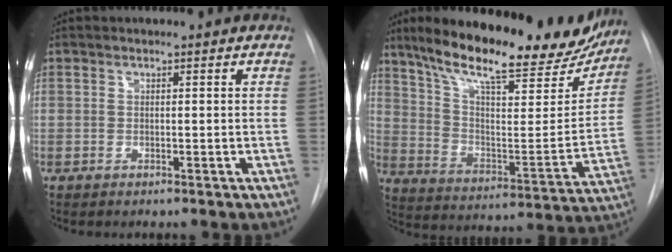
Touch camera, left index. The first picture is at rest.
{"total": 28.0, "force": [22.3, 6.7, 15.6], "torque": [-0.238, -0.018, 0.313]}